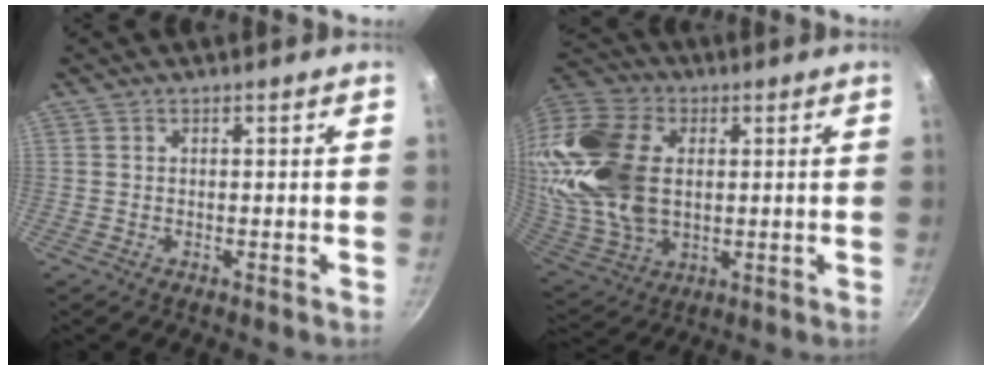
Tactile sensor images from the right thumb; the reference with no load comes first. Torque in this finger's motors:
{"motor_torque": [0.75, 4.25, 1.91, -0.25, 0.30]}